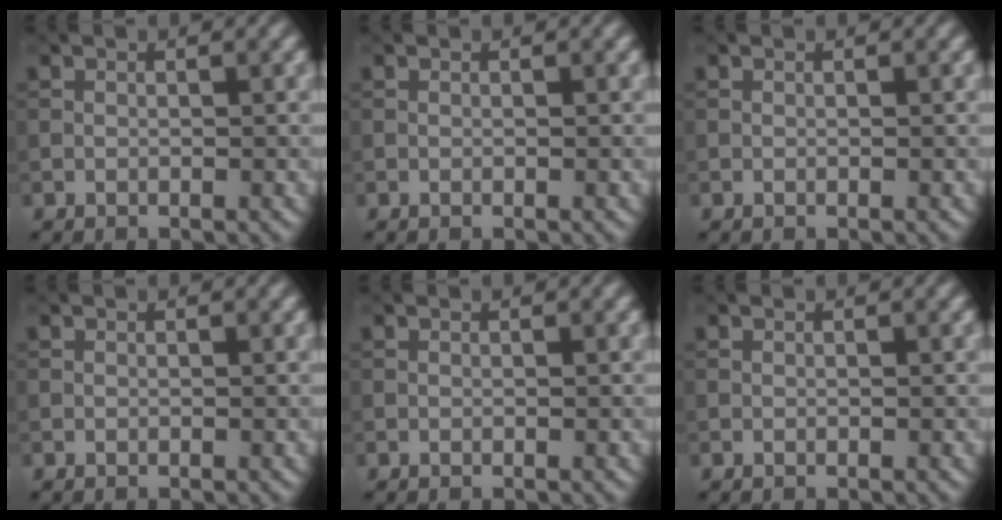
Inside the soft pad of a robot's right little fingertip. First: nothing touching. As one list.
[{"total": 0.0}, {"total": 0.0}, {"total": 0.0}, {"total": 0.0}, {"total": 0.0}]